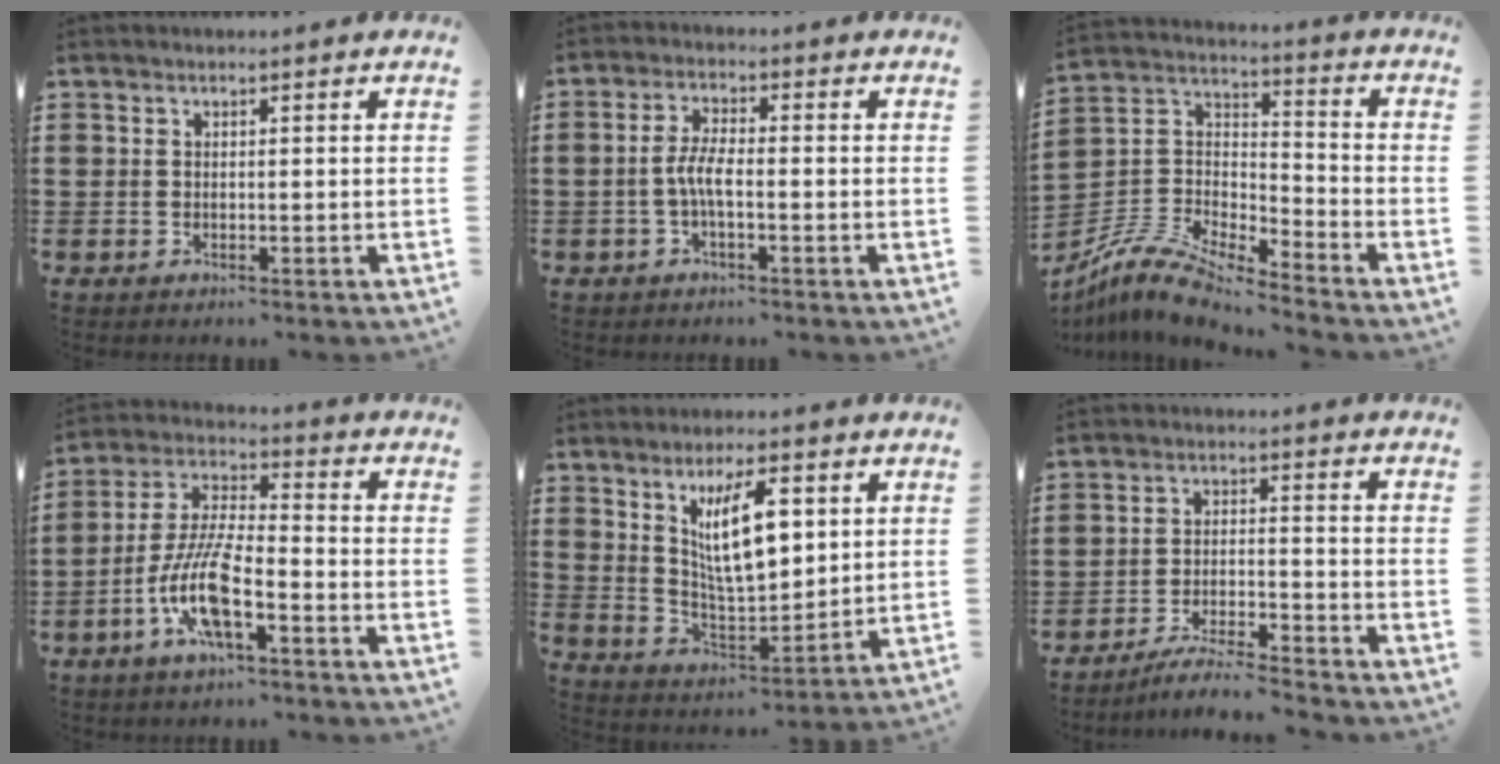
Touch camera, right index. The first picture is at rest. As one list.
[{"total": 4.0, "force": [-1.1, 0.9, 3.7], "torque": [-0.089, -0.004, -0.028]}, {"total": 9.4, "force": [-8.8, 1.5, 3.0], "torque": [-0.077, 0.012, -0.182]}, {"total": 10.4, "force": [-4.4, 2.7, 9.0], "torque": [-0.209, -0.011, -0.087]}, {"total": 10.1, "force": [3.5, 3.6, 8.7], "torque": [-0.153, 0.000, 0.056]}, {"total": 5.0, "force": [-4.9, -0.2, 1.3], "torque": [-0.031, -0.007, -0.097]}]